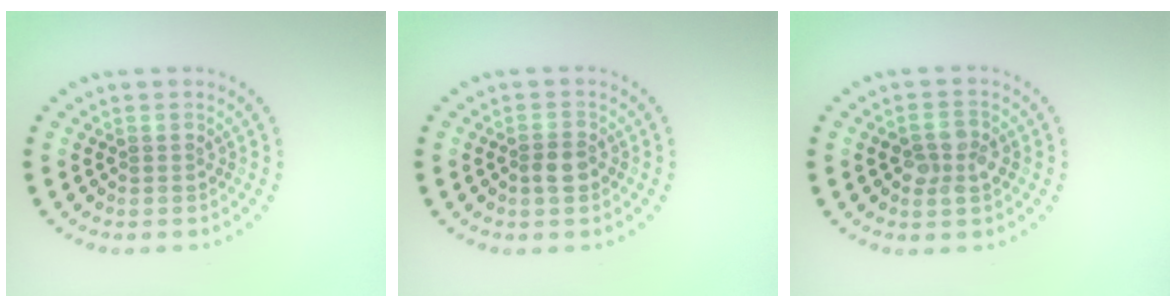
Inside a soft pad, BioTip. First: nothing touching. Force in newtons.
{"total": 1.8, "press": 1.7, "slide": 0.5}
{"total": 2.5, "press": 2.5, "slide": 0.5}